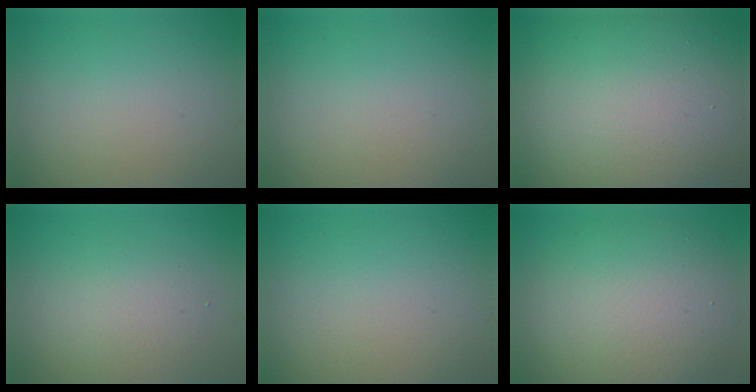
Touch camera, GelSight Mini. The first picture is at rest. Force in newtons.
{"total": 0.0}
{"total": 19.8, "press": 19.8, "slide": 1.3}
{"total": 2.7, "press": 2.7, "slide": 0.2}
{"total": 0.0}
{"total": 9.1, "press": 9.1, "slide": 0.9}